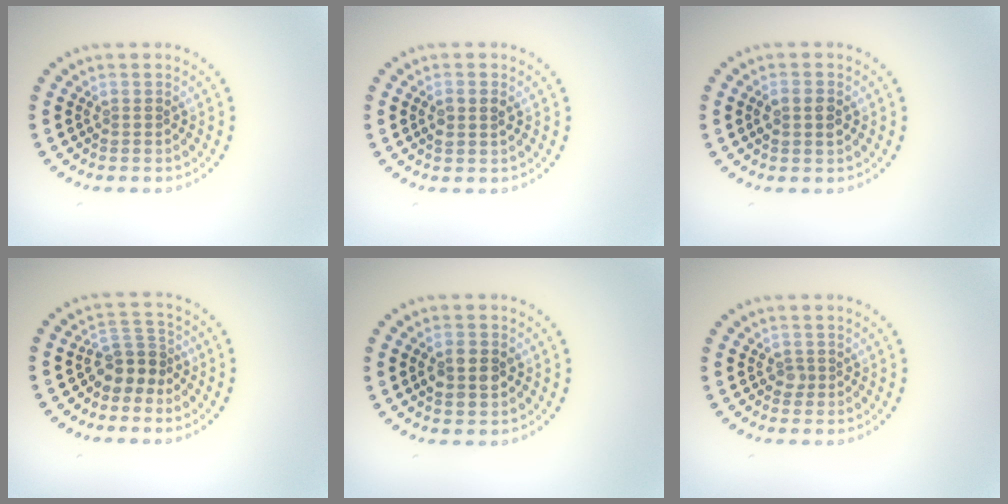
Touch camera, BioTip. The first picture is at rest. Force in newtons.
{"total": 1.6, "press": 1.6, "slide": 0.4}
{"total": 1.8, "press": 1.8, "slide": 0.1}
{"total": 2.9, "press": 2.2, "slide": 1.8}
{"total": 2.3, "press": 2.3, "slide": 0.1}
{"total": 0.8, "press": 0.6, "slide": 0.6}